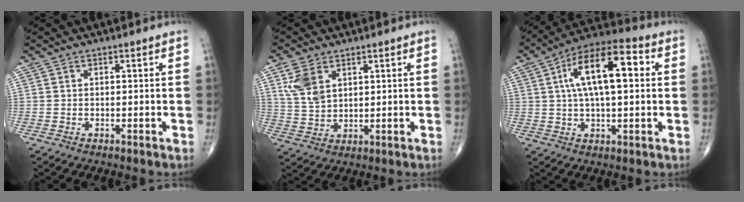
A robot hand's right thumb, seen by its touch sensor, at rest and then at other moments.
{"total": 6.9, "force": [3.2, 4.2, 4.5], "torque": [-0.083, -0.006, 0.074]}
{"total": 16.0, "force": [3.4, 6.5, 14.3], "torque": [-0.237, 0.026, 0.049]}